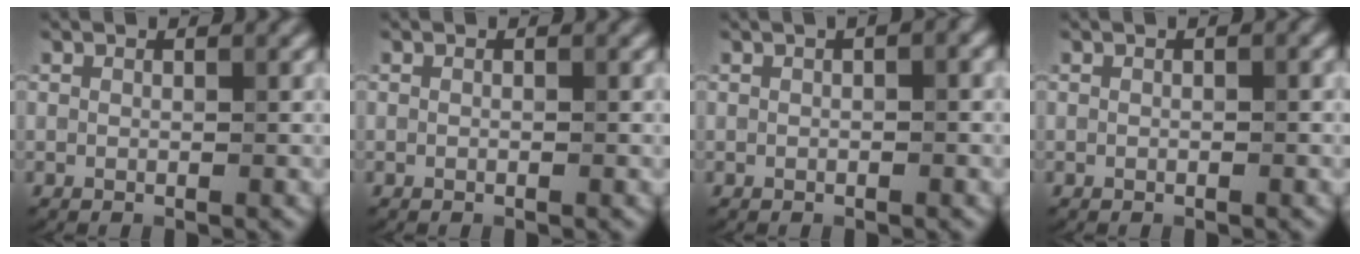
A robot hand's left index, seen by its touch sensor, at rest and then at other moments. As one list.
[{"total": 0.0}, {"total": 2.0, "force": [0.5, 0.6, 1.9], "torque": [-0.022, 0.005, 0.003]}, {"total": 0.7, "force": [-0.1, 0.1, 0.7], "torque": [-0.012, 0.000, -0.003]}]